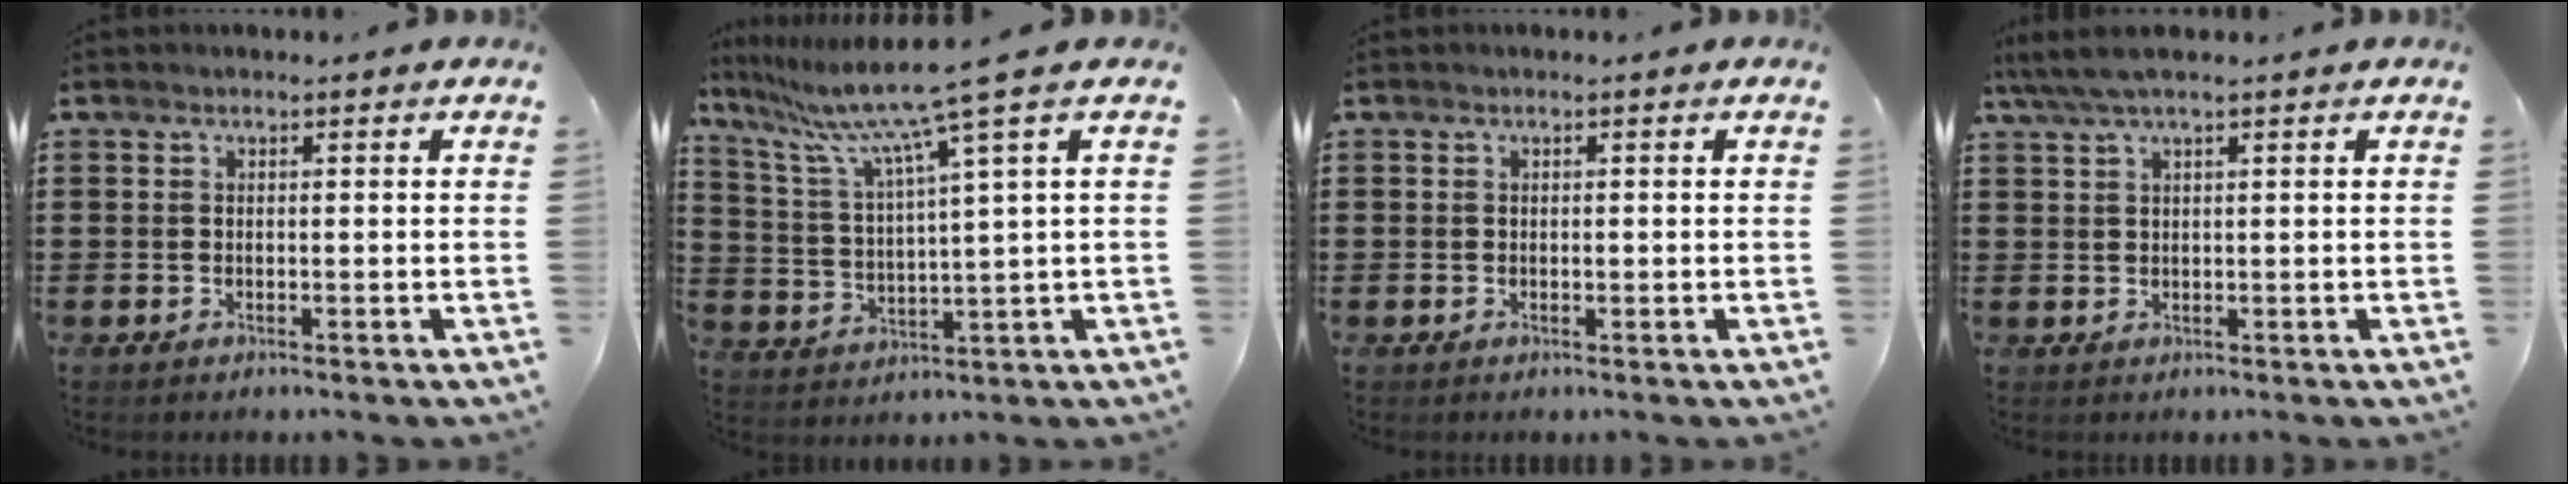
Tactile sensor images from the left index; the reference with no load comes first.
{"total": 10.0, "force": [6.9, -1.3, 7.2], "torque": [-0.164, -0.035, 0.107]}
{"total": 0.6, "force": [0.1, 0.2, 0.6], "torque": [-0.012, -0.002, 0.002]}
{"total": 3.1, "force": [1.7, 0.3, 2.5], "torque": [-0.050, 0.003, 0.031]}